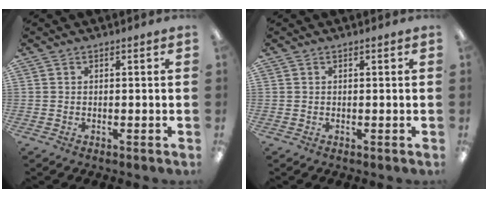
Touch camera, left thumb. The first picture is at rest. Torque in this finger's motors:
{"motor_torque": [0.02, 0.01, 0.00, -0.13, -0.01]}